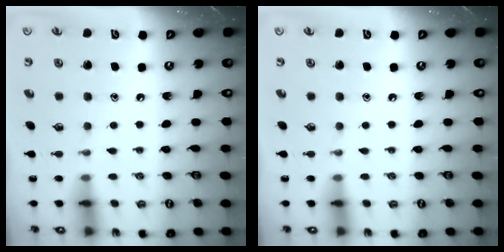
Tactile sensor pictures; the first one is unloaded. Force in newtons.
{"total": 0.0}